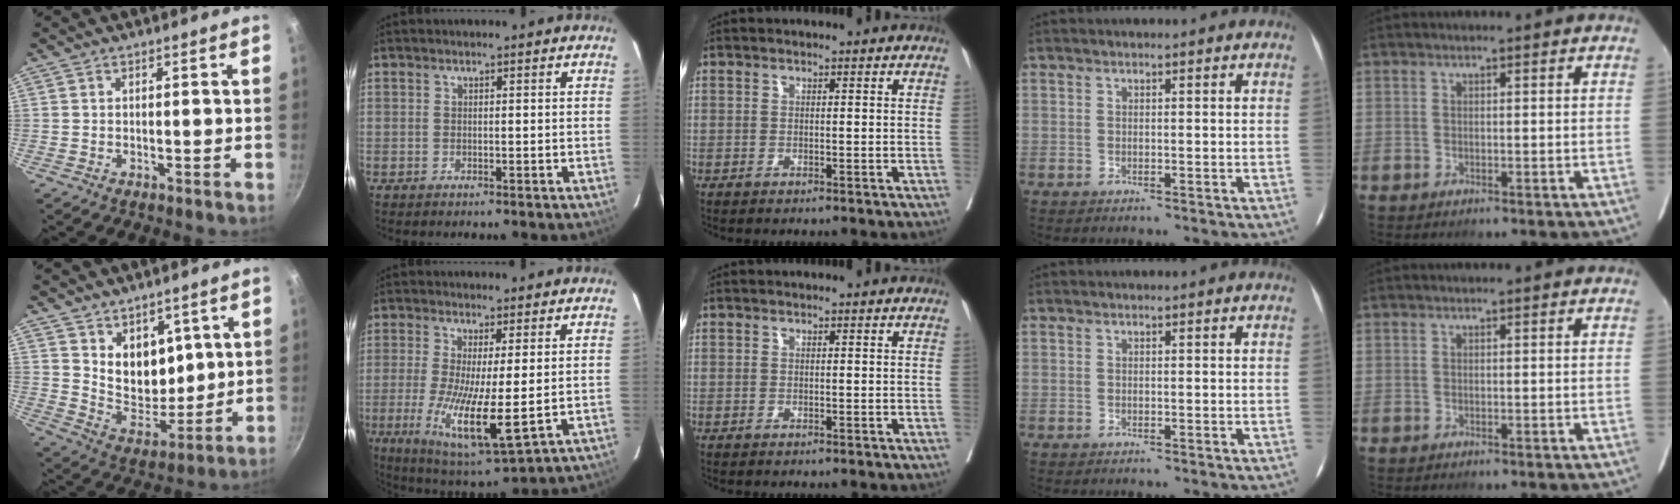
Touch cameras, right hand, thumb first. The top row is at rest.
{"thumb": {"total": 10.4, "force": [4.2, 7.2, 6.2], "torque": [-0.056, -0.041, 0.092]}, "index": {"total": 12.3, "force": [-2.0, 1.9, 12.0], "torque": [-0.221, -0.041, -0.028]}}